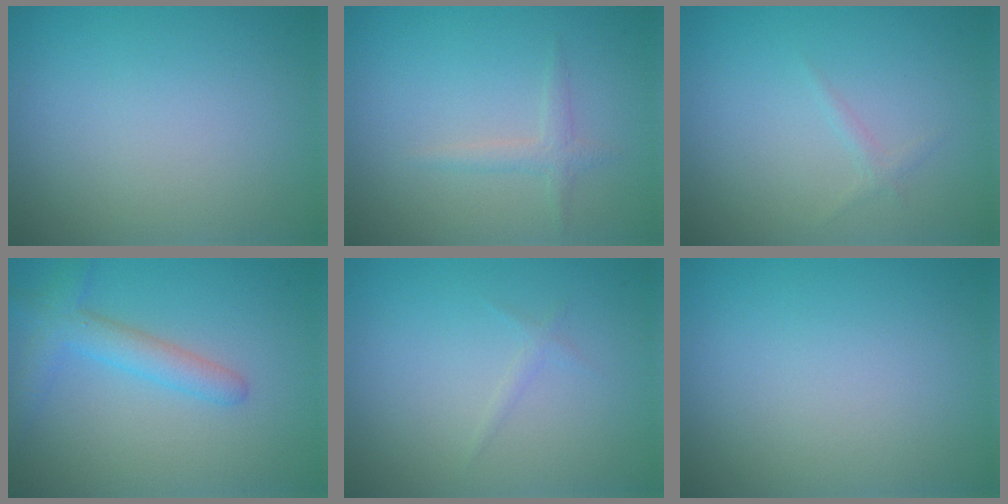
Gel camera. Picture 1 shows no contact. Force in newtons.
{"total": 1.3, "press": 1.3, "slide": 0.1}
{"total": 0.7, "press": 0.7, "slide": 0.1}
{"total": 3.3, "press": 3.3, "slide": 0.0}
{"total": 1.2, "press": 1.2, "slide": 0.2}
{"total": 0.0}